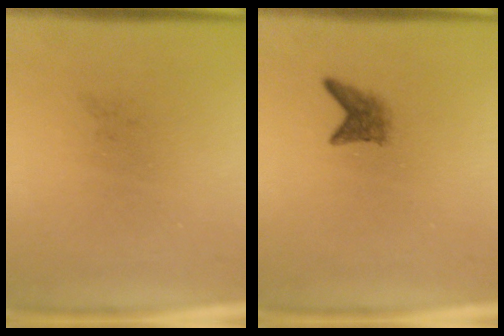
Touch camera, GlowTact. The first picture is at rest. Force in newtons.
{"total": 2.1}